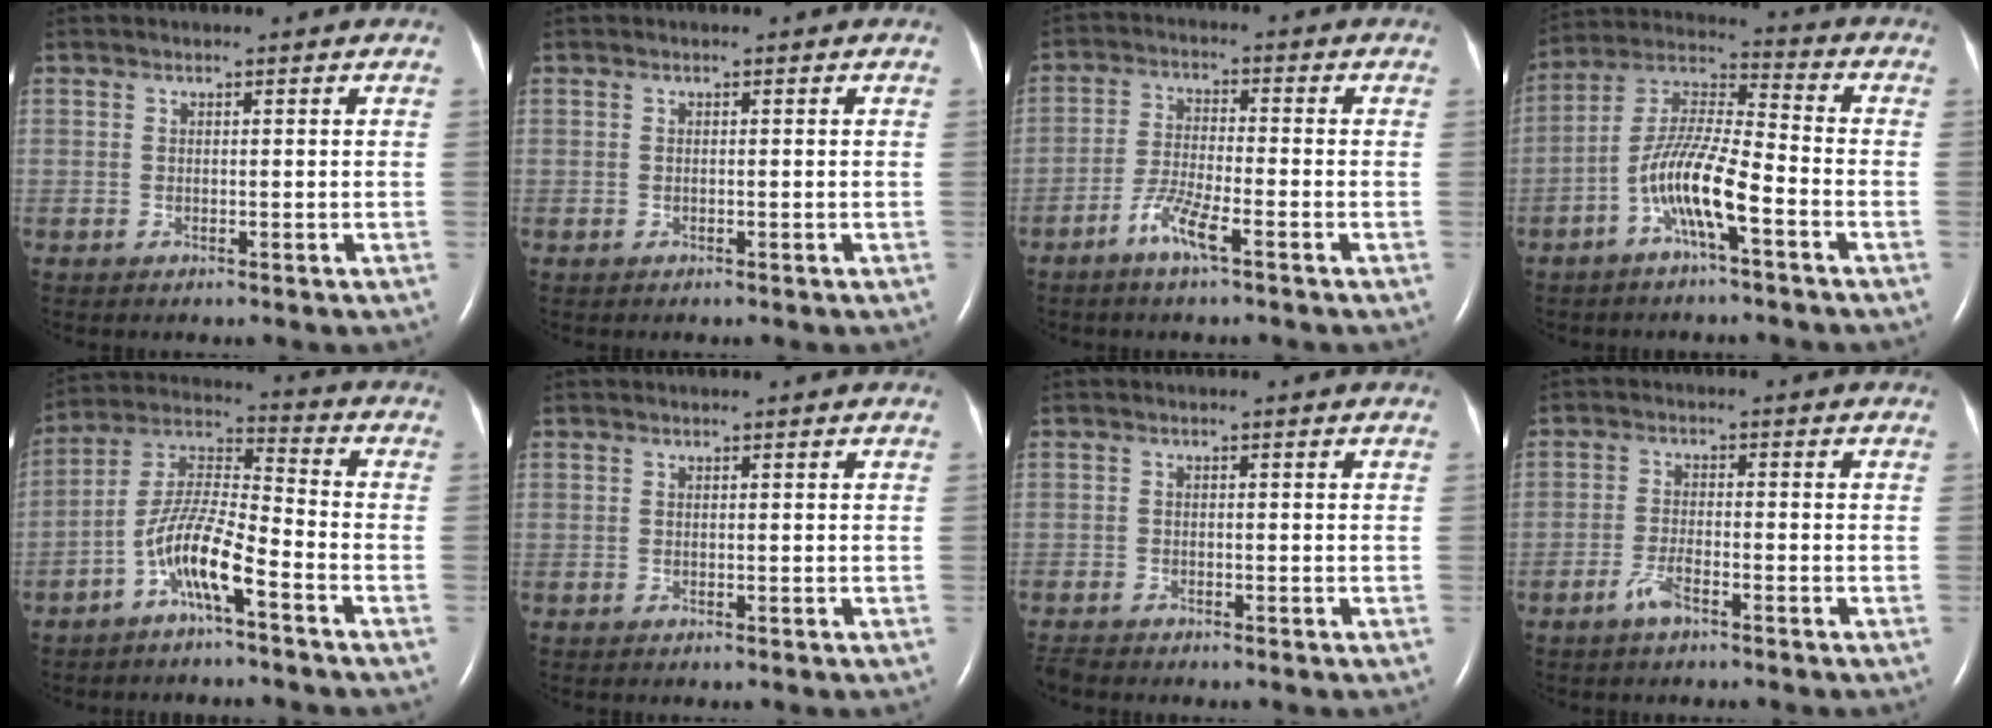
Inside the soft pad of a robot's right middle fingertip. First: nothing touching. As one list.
[{"total": 0.0}, {"total": 5.5, "force": [-3.4, 0.4, 4.4], "torque": [-0.095, -0.006, -0.069]}, {"total": 10.8, "force": [-4.7, 1.5, 9.7], "torque": [-0.200, 0.012, -0.091]}, {"total": 9.5, "force": [-5.1, 1.1, 7.9], "torque": [-0.171, 0.012, -0.101]}, {"total": 0.0}, {"total": 2.3, "force": [-2.2, 0.3, 0.5], "torque": [-0.014, -0.010, -0.040]}, {"total": 3.1, "force": [-2.2, 0.5, 2.2], "torque": [-0.051, -0.001, -0.043]}]